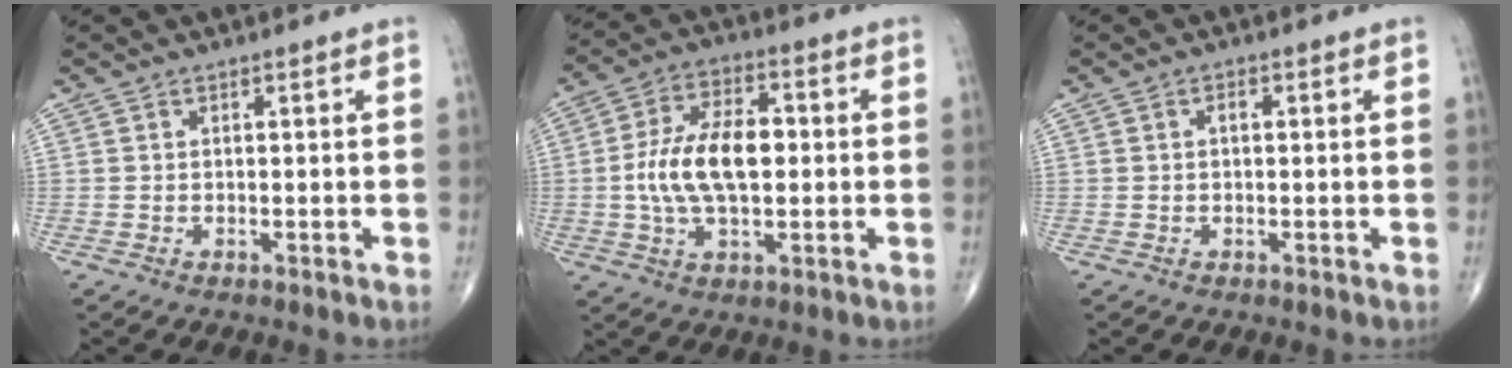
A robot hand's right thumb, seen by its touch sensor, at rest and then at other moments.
{"total": 13.8, "force": [-0.2, 7.2, 11.8], "torque": [-0.215, 0.019, -0.007]}
{"total": 1.1, "force": [0.1, 0.6, 1.0], "torque": [-0.014, 0.003, 0.000]}